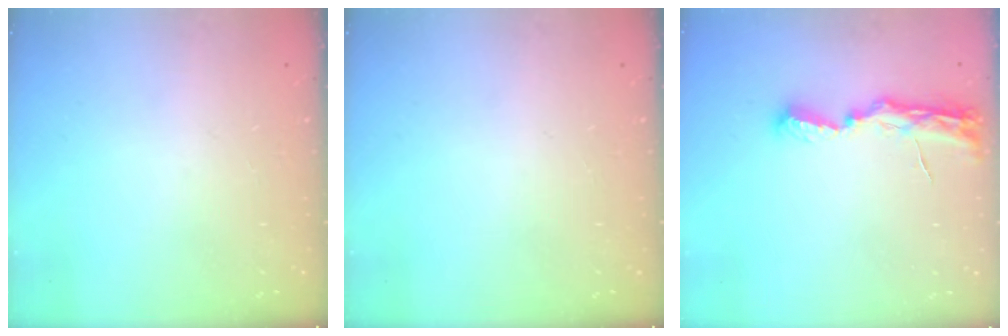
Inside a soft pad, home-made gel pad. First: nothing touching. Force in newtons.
{"total": 0.0}
{"total": 8.0, "press": 8.0, "slide": 0.7}